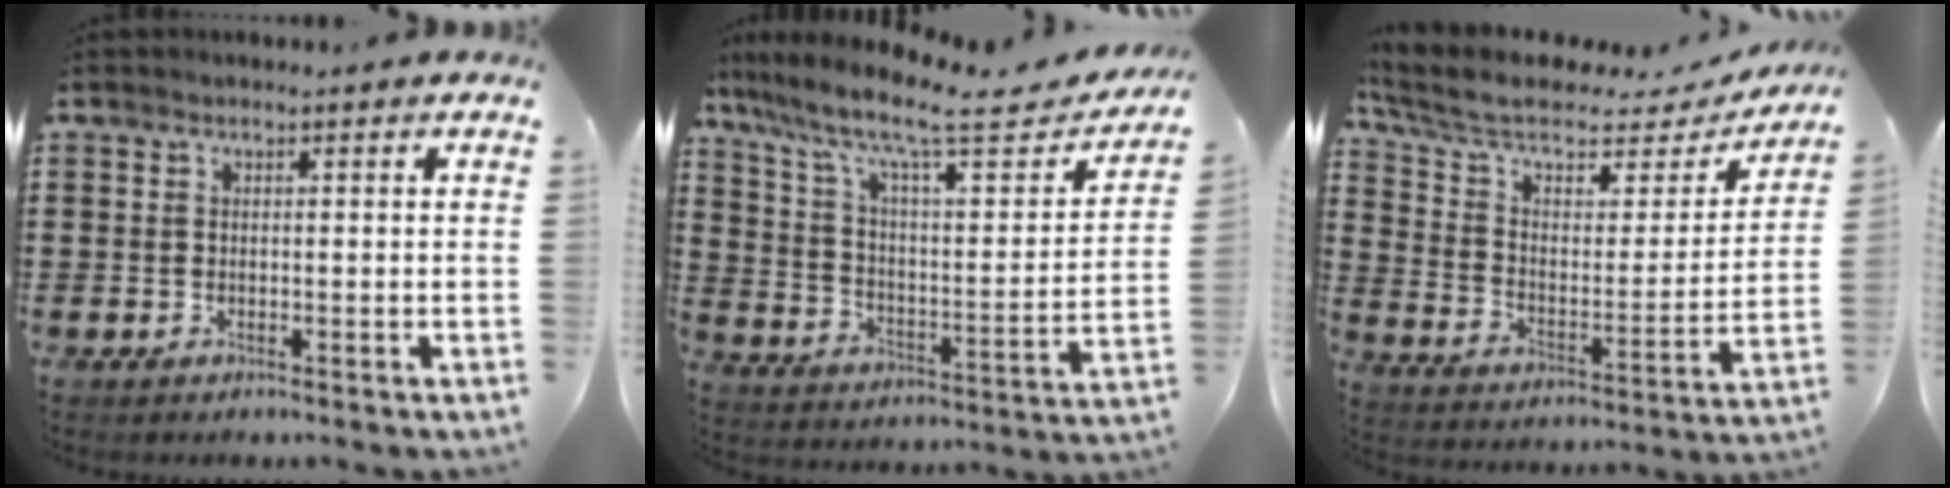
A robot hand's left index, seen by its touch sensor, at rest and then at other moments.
{"total": 11.4, "force": [8.3, 2.2, 7.5], "torque": [-0.158, -0.050, 0.133]}
{"total": 7.5, "force": [5.5, 2.8, 4.2], "torque": [-0.115, -0.035, 0.089]}